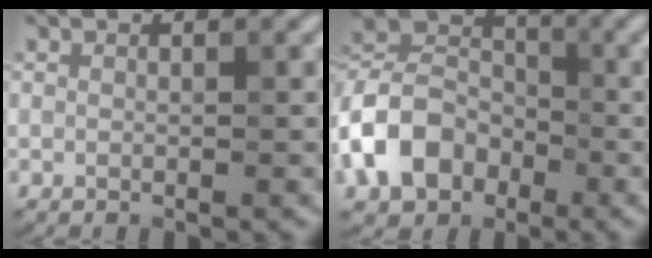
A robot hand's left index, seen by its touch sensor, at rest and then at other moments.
{"total": 7.5, "force": [-2.7, 5.7, 4.1], "torque": [-0.078, 0.016, -0.069]}